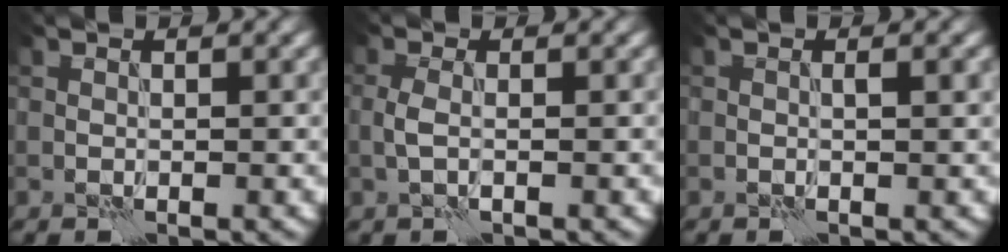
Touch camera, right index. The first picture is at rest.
{"total": 1.4, "force": [-0.1, 0.4, 1.3], "torque": [-0.030, 0.001, -0.005]}
{"total": 1.0, "force": [0.2, 0.1, 0.9], "torque": [-0.017, 0.001, 0.002]}